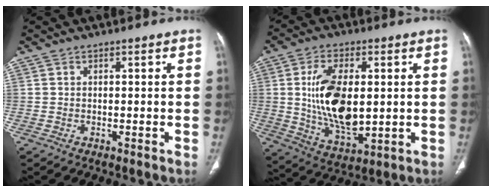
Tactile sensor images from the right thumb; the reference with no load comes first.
{"total": 15.8, "force": [1.3, 8.2, 13.5], "torque": [-0.238, -0.016, 0.032]}